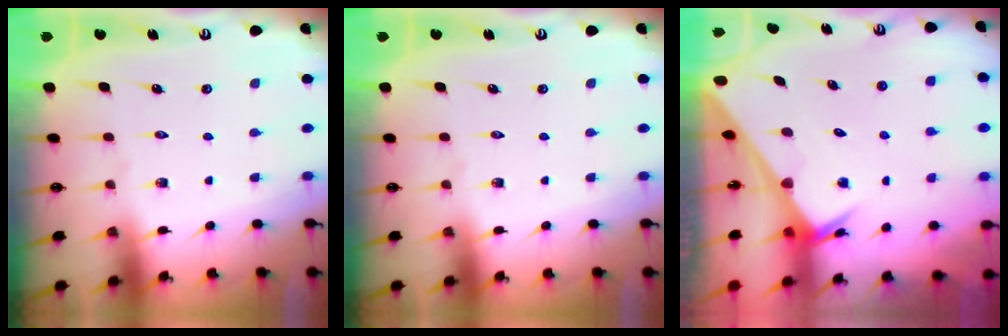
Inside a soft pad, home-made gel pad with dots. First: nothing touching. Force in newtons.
{"total": 0.0}
{"total": 3.4, "press": 3.4, "slide": 0.4}